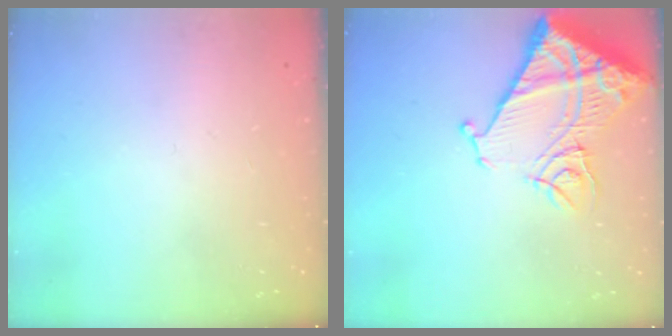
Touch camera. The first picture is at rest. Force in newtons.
{"total": 18.4, "press": 18.3, "slide": 2.2}